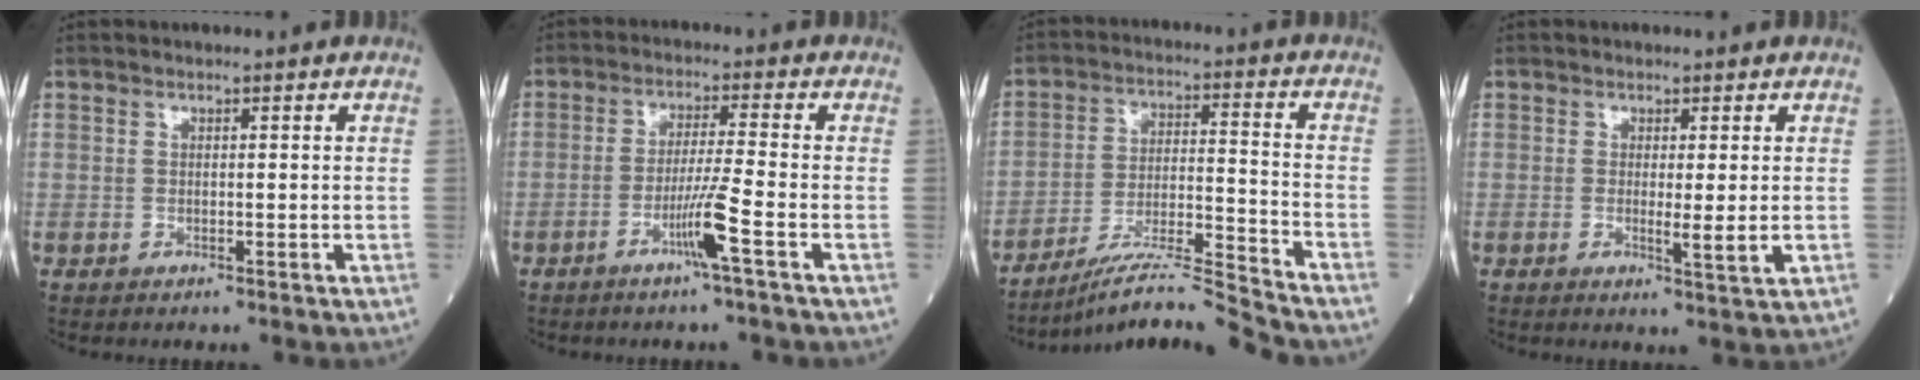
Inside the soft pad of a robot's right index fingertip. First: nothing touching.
{"total": 5.3, "force": [-2.5, -1.2, 4.5], "torque": [-0.088, -0.009, -0.050]}
{"total": 11.0, "force": [-10.3, -2.3, 3.0], "torque": [-0.046, 0.013, -0.181]}
{"total": 3.1, "force": [-0.2, 0.0, 3.1], "torque": [-0.050, -0.007, -0.003]}